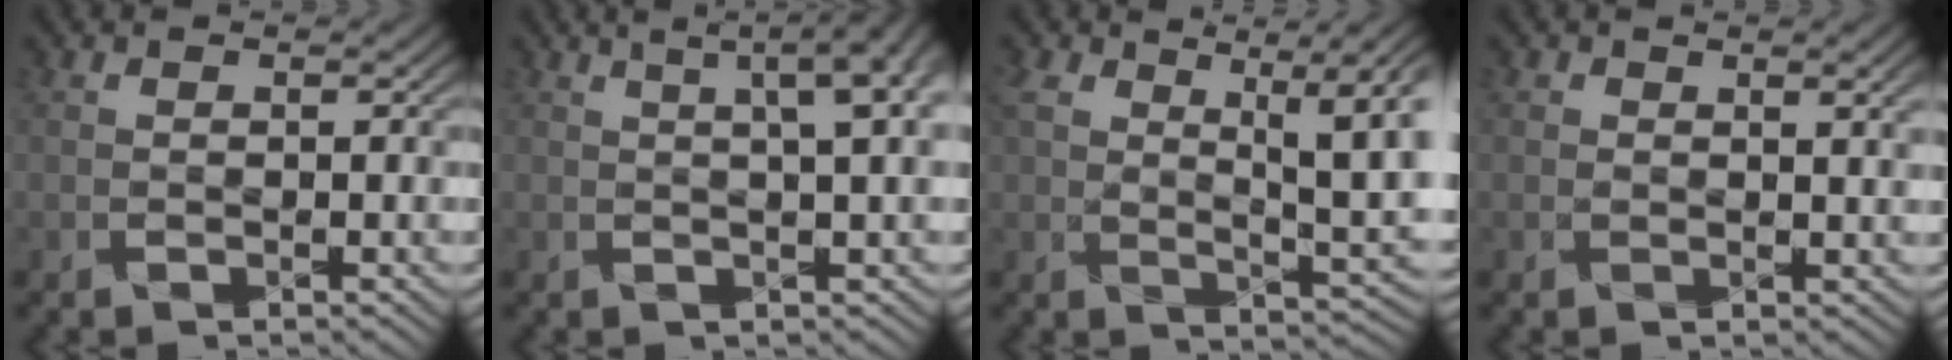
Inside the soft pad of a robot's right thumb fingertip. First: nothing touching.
{"total": 8.8, "force": [3.5, 2.7, 7.6], "torque": [-0.065, 0.044, 0.026]}
{"total": 12.0, "force": [3.9, 4.9, 10.2], "torque": [-0.186, 0.002, 0.061]}
{"total": 2.1, "force": [1.1, 0.6, 1.6], "torque": [-0.022, 0.000, 0.018]}